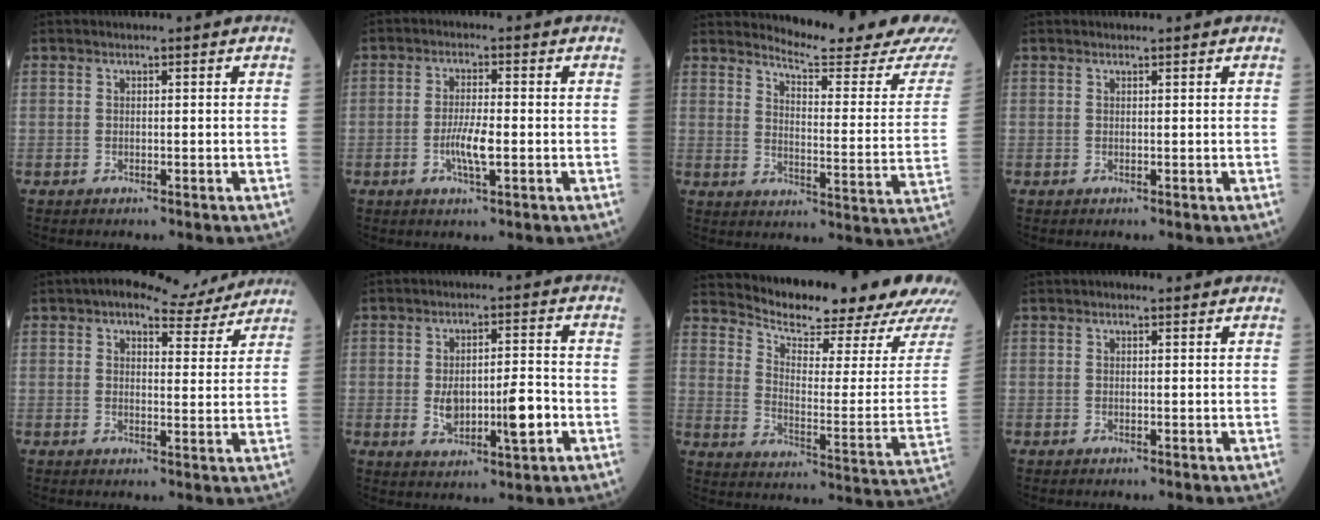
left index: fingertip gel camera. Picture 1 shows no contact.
{"total": 4.3, "force": [-1.1, 0.6, 4.2], "torque": [-0.084, -0.005, -0.020]}
{"total": 16.8, "force": [16.2, -1.1, 4.3], "torque": [-0.062, -0.113, 0.194]}
{"total": 0.8, "force": [0.7, -0.1, 0.2], "torque": [-0.010, 0.003, 0.013]}
{"total": 8.8, "force": [7.5, 3.1, 3.5], "torque": [-0.044, 0.017, 0.087]}
{"total": 8.7, "force": [-1.7, 2.8, 8.1], "torque": [-0.145, 0.004, -0.021]}
{"total": 21.7, "force": [20.7, -0.3, 6.7], "torque": [-0.134, -0.100, 0.285]}
{"total": 0.9, "force": [0.6, 0.4, 0.6], "torque": [-0.017, 0.007, 0.007]}